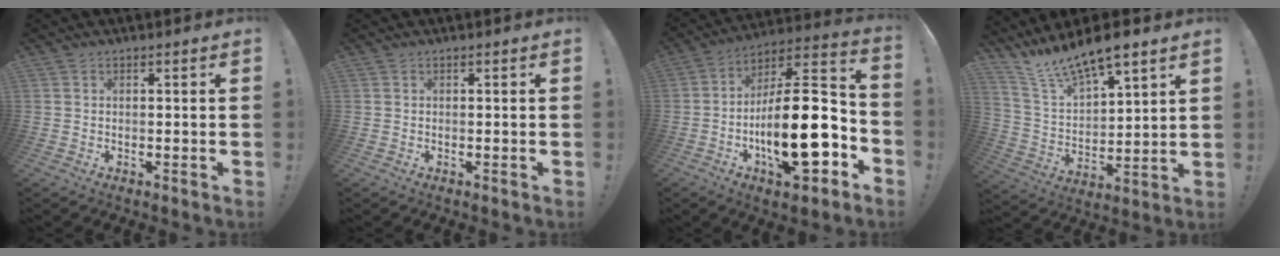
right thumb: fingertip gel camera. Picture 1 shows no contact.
{"total": 0.0}
{"total": 24.1, "force": [-5.8, 9.0, 21.6], "torque": [-0.365, 0.020, -0.095]}
{"total": 11.7, "force": [10.4, 2.7, 4.7], "torque": [-0.095, -0.090, 0.185]}